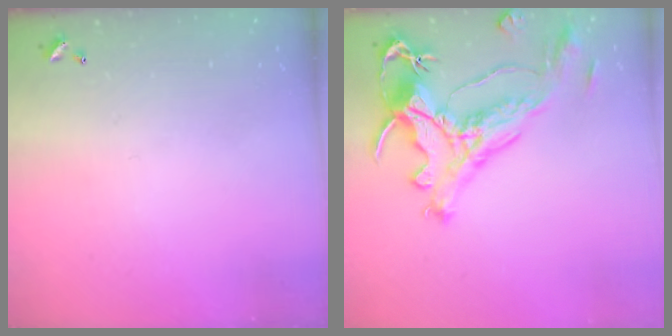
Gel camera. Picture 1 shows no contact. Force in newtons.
{"total": 2.1, "press": 1.6, "slide": 1.3}